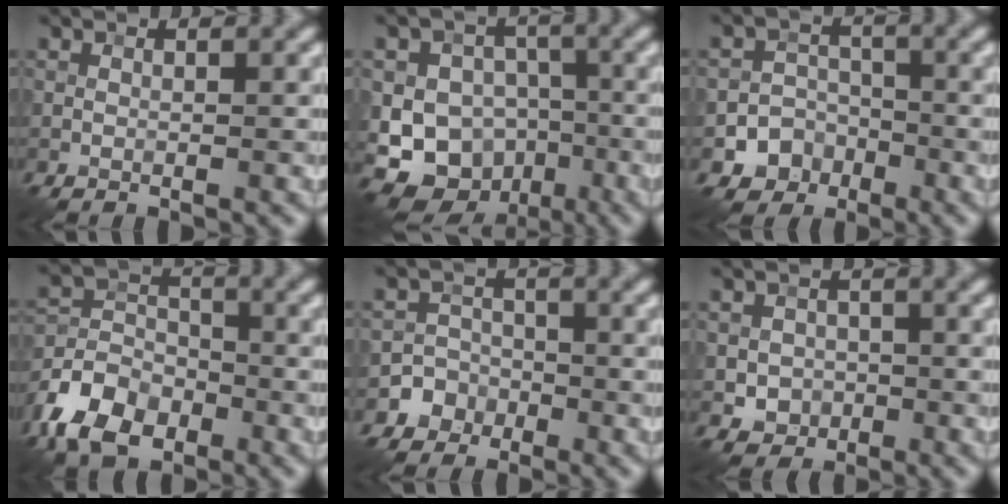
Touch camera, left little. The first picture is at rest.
{"total": 11.2, "force": [-4.0, 9.6, 4.0], "torque": [-0.052, -0.016, -0.084]}
{"total": 4.0, "force": [-2.1, 3.3, 0.6], "torque": [0.018, 0.004, -0.044]}
{"total": 7.0, "force": [-4.2, 4.4, 3.5], "torque": [-0.073, 0.000, -0.093]}
{"total": 3.4, "force": [-1.8, 2.9, 0.0], "torque": [0.038, 0.004, -0.042]}
{"total": 2.4, "force": [-0.5, 2.2, 0.8], "torque": [-0.007, -0.002, -0.012]}